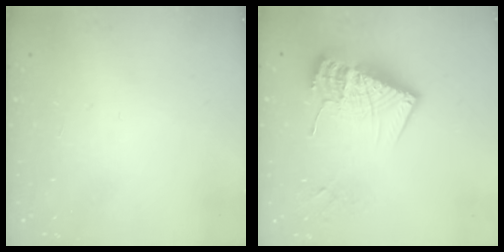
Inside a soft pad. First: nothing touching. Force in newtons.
{"total": 17.6, "press": 17.5, "slide": 1.5}